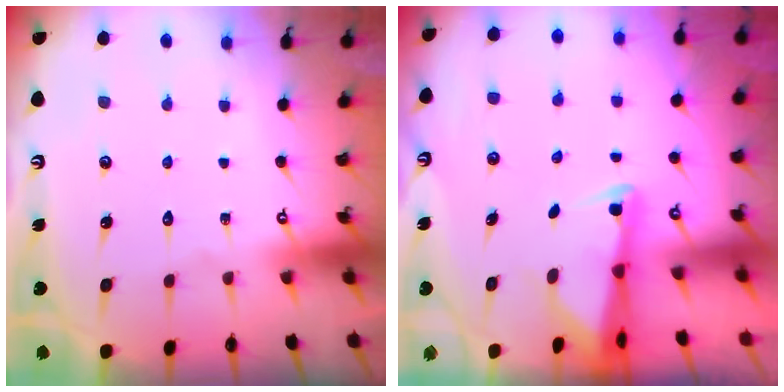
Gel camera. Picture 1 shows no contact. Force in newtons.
{"total": 2.3, "press": 2.3, "slide": 0.5}